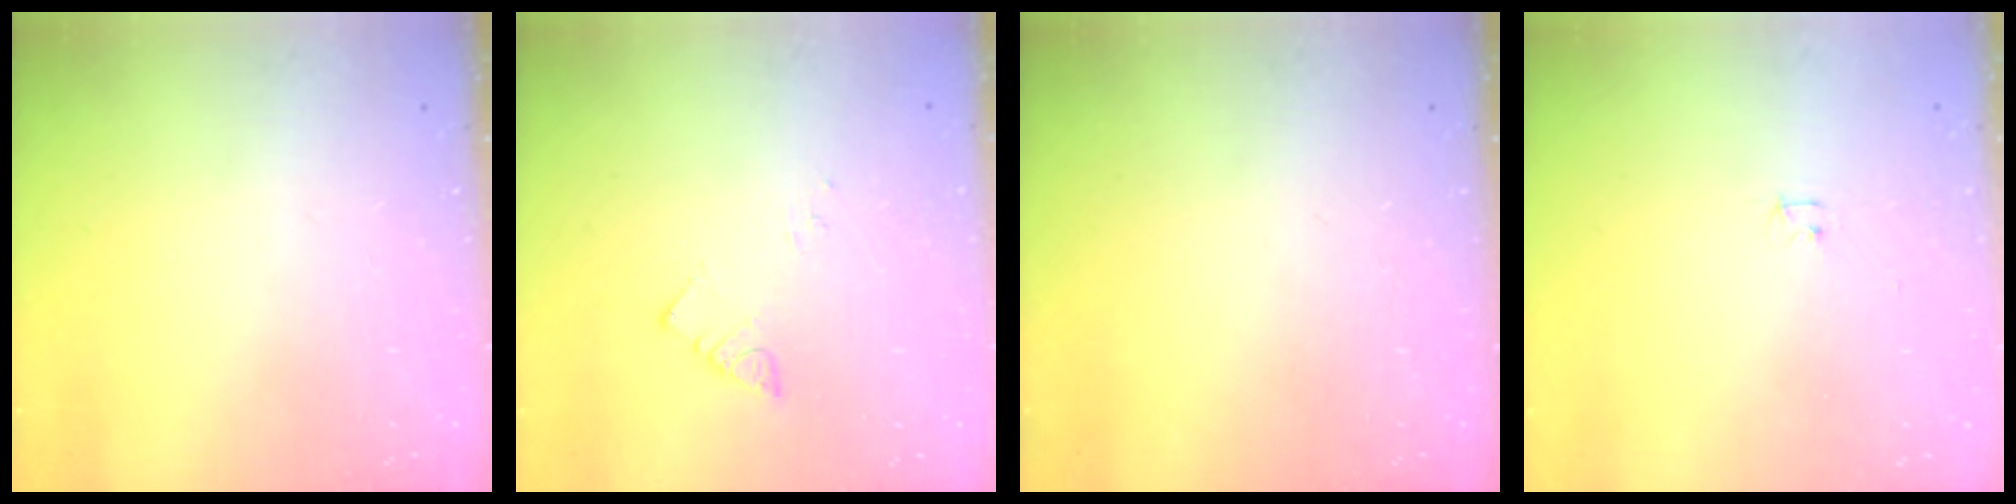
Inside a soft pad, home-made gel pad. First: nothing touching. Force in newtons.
{"total": 2.5, "press": 2.5, "slide": 0.3}
{"total": 0.0}
{"total": 2.4, "press": 2.3, "slide": 0.4}